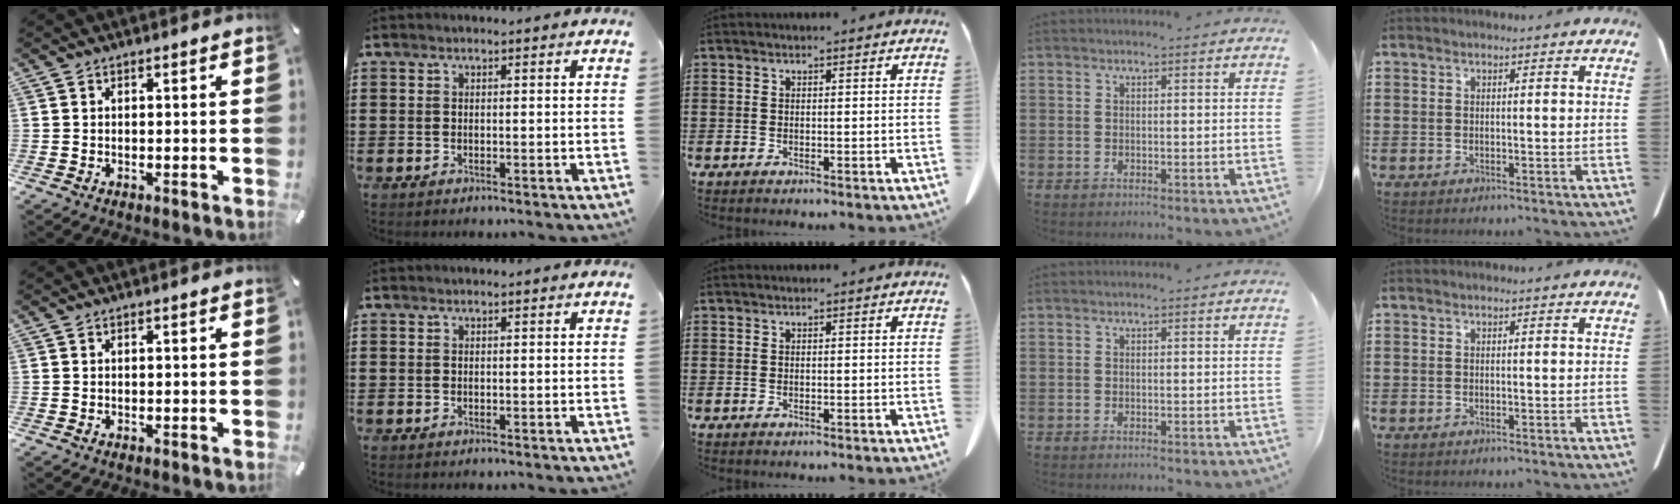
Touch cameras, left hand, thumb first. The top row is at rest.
{}